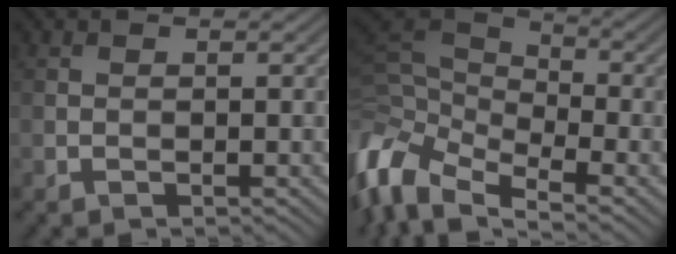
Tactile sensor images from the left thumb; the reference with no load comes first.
{"total": 11.4, "force": [-5.3, 5.5, 8.4], "torque": [-0.206, 0.002, -0.108]}